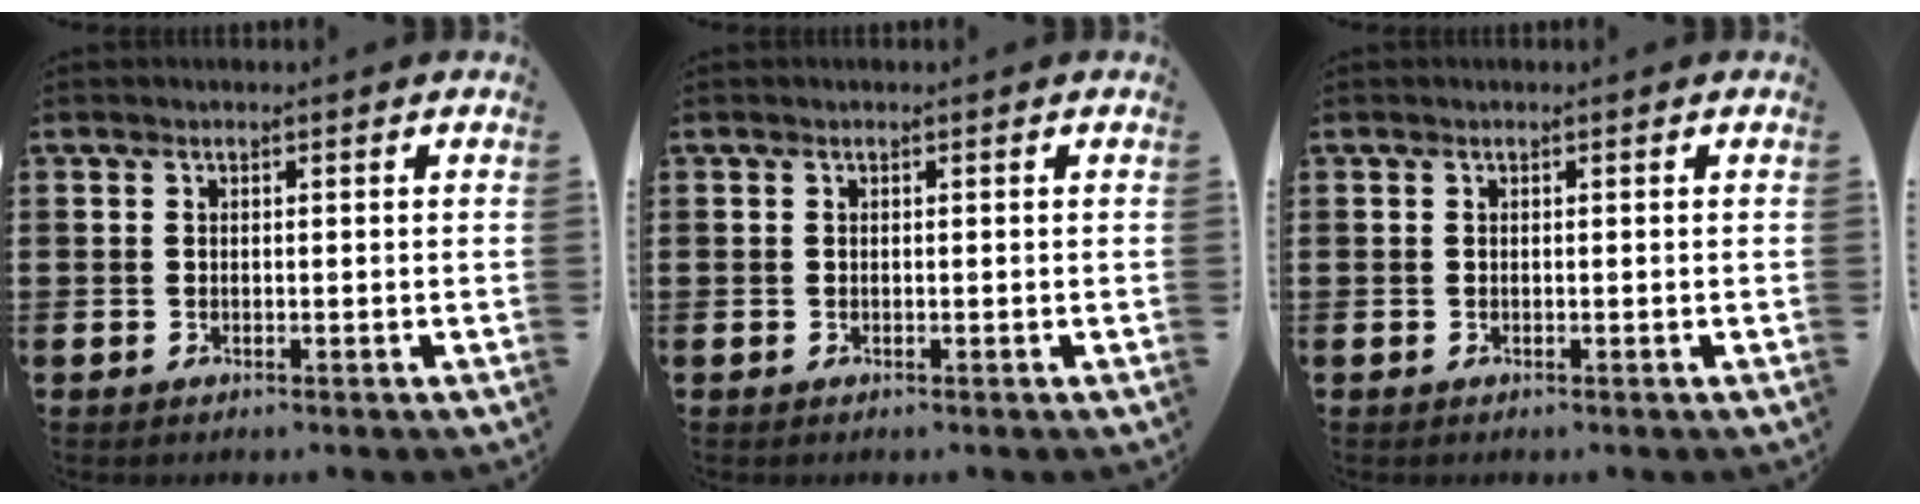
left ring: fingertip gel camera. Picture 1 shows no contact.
{"total": 0.0}
{"total": 0.0}